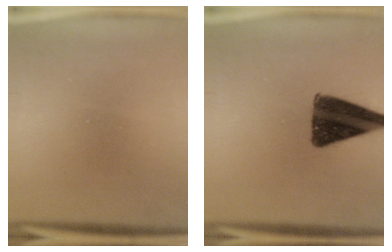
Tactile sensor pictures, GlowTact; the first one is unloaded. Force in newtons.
{"total": 10.2}